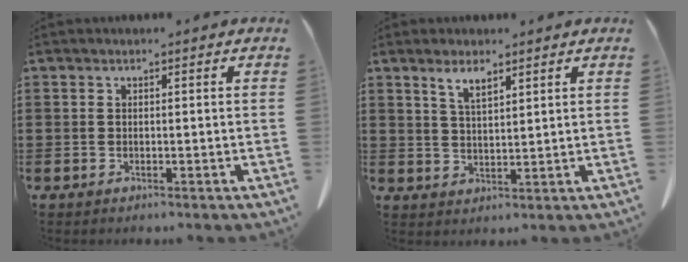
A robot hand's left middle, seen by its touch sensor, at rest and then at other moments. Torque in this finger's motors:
{"motor_torque": [-0.49, 0.66, -0.04, -0.03]}